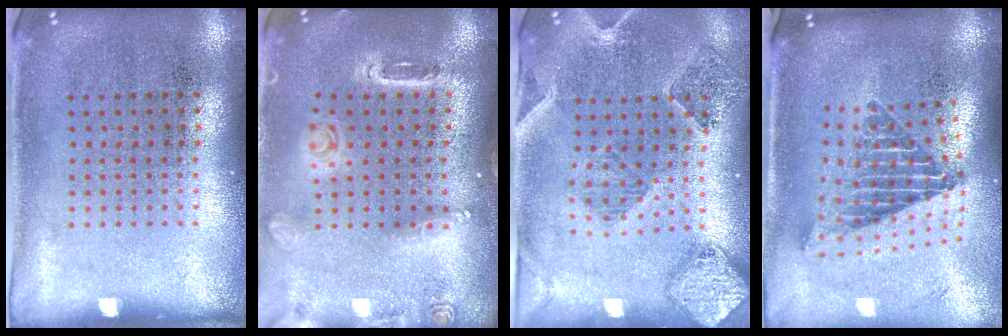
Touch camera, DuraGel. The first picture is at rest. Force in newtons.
{"total": 1.5, "press": 1.5, "slide": 0.2}
{"total": 1.5, "press": 1.5, "slide": 0.2}
{"total": 2.4, "press": 1.7, "slide": 1.7}